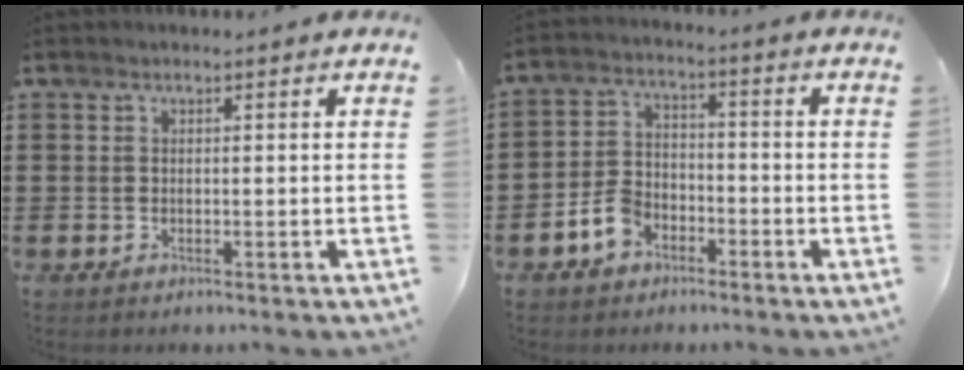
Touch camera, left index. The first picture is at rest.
{"total": 5.1, "force": [-3.2, 3.3, 2.2], "torque": [-0.054, 0.013, -0.064]}